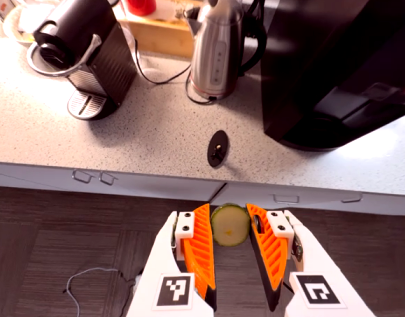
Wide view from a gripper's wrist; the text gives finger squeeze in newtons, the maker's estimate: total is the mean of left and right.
{"total": 7.4, "left": 7.4, "right": 7.5}